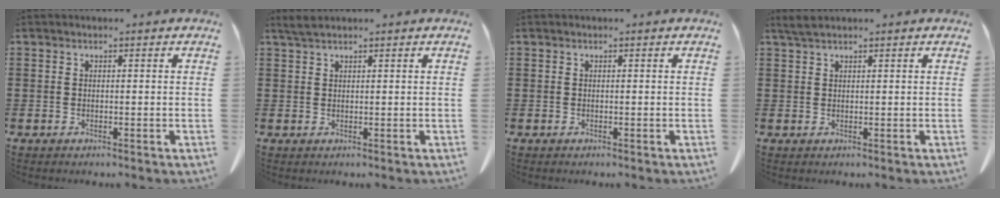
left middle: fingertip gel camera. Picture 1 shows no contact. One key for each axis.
{"total": 1.5, "fx": 1.2, "fy": 0.2, "fz": 0.9, "tx": -0.021, "ty": 0.000, "tz": 0.023}
{"total": 0.0}
{"total": 1.6, "fx": 1.2, "fy": 0.3, "fz": 1.0, "tx": -0.022, "ty": 0.000, "tz": 0.023}